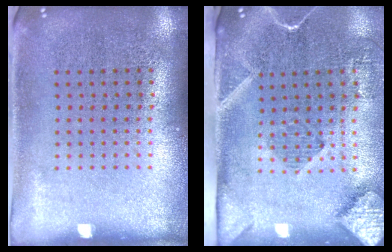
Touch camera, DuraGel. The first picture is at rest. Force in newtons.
{"total": 2.9, "press": 2.1, "slide": 1.9}